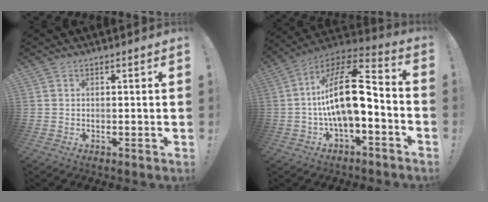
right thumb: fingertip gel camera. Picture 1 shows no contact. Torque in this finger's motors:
{"motor_torque": [2.09, 2.92, 1.49, -1.27, 0.20]}